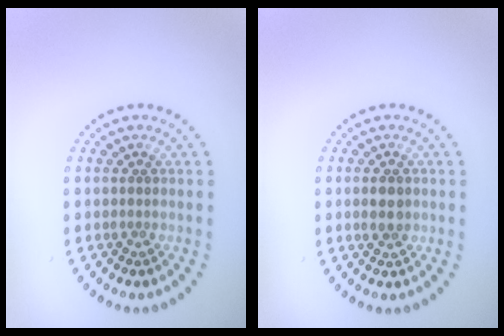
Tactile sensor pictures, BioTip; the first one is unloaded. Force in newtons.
{"total": 1.8, "press": 1.8, "slide": 0.2}